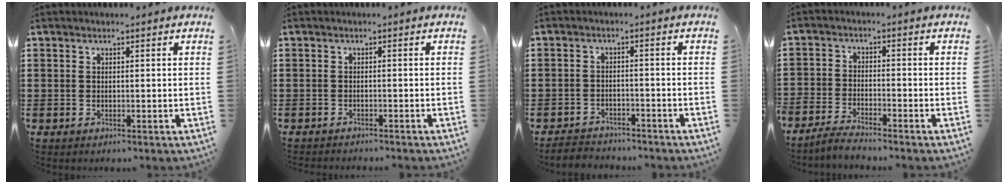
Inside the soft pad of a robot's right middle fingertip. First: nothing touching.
{"total": 0.9, "force": [-0.9, 0.0, 0.0], "torque": [-0.002, 0.000, -0.018]}
{"total": 2.9, "force": [-2.8, 0.6, -0.2], "torque": [-0.003, 0.000, -0.062]}
{"total": 3.3, "force": [-3.2, 0.3, 0.6], "torque": [-0.021, 0.007, -0.069]}